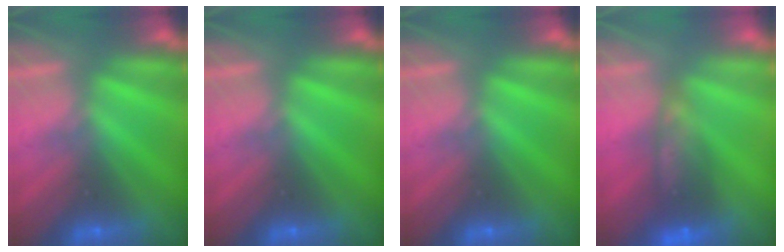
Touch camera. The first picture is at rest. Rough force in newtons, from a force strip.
{"total": 0.0}
{"total": 0.0}
{"total": 10.8}